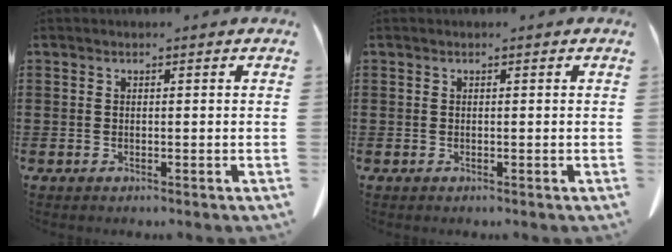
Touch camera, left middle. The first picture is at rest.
{"total": 0.0}